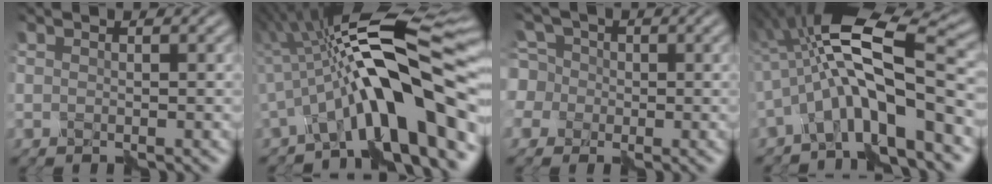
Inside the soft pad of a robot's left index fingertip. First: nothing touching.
{"total": 12.8, "force": [-3.4, 3.0, 11.9], "torque": [-0.185, 0.024, -0.063]}
{"total": 6.3, "force": [0.7, 6.0, 2.0], "torque": [-0.057, 0.041, -0.028]}
{"total": 9.6, "force": [-2.1, 2.6, 9.0], "torque": [-0.159, 0.021, -0.055]}